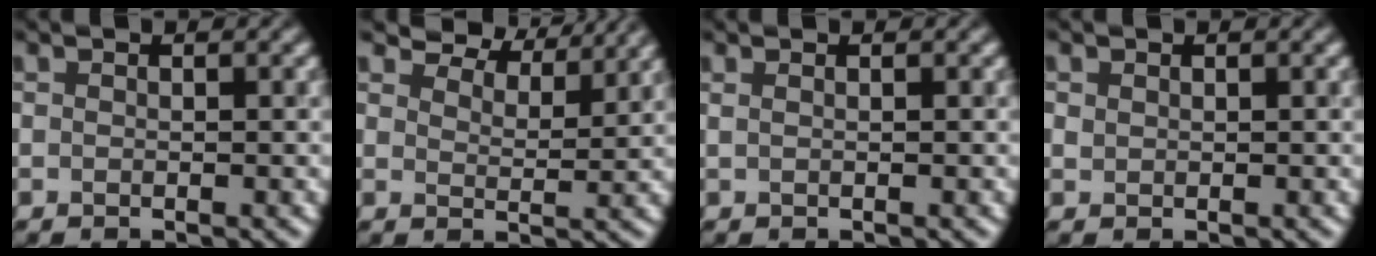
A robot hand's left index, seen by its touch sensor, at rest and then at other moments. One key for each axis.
{"total": 6.1, "fx": 5.7, "fy": 1.3, "fz": 1.7, "tx": -0.036, "ty": 0.002, "tz": 0.090}
{"total": 0.7, "fx": 0.5, "fy": 0.2, "fz": 0.5, "tx": -0.003, "ty": 0.001, "tz": 0.003}
{"total": 0.6, "fx": 0.4, "fy": 0.4, "fz": 0.0, "tx": 0.003, "ty": 0.004, "tz": 0.009}